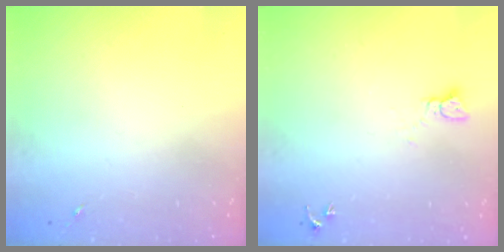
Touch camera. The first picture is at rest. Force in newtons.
{"total": 3.1, "press": 3.1, "slide": 0.1}